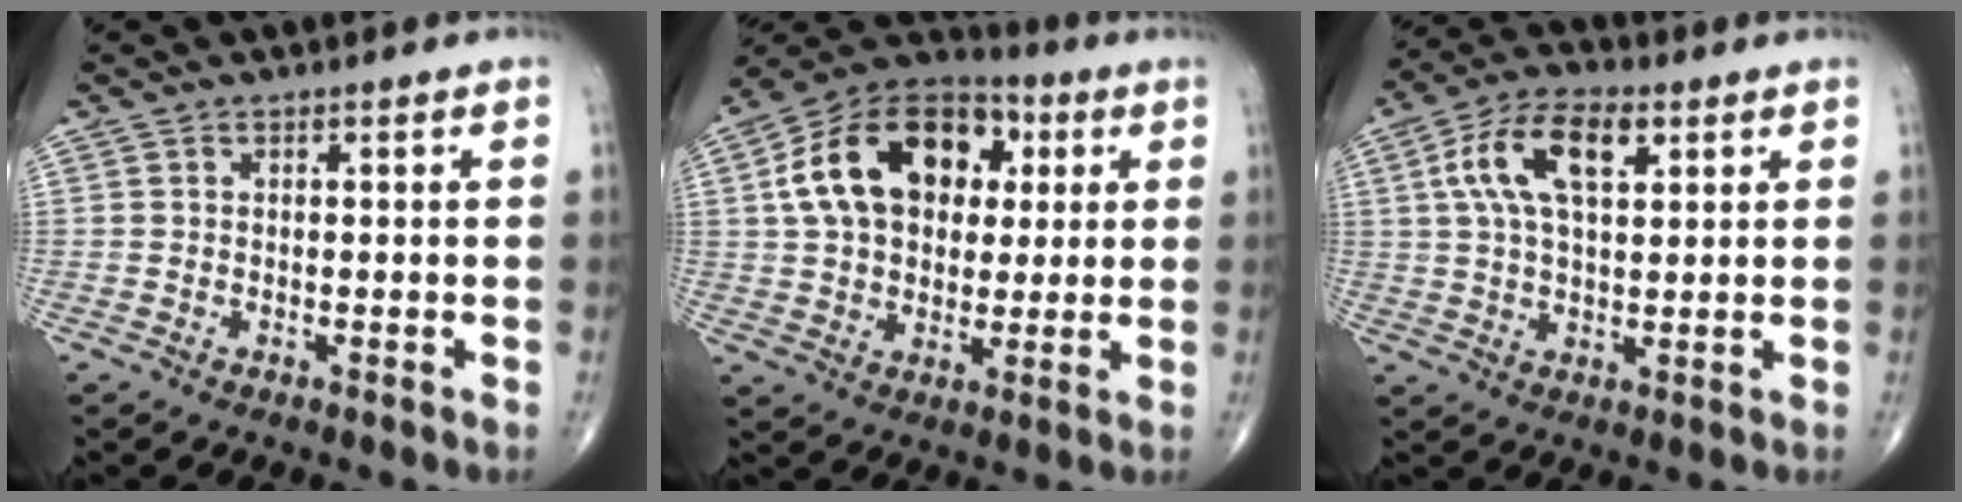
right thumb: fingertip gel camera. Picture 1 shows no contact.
{"total": 19.7, "force": [4.4, 13.6, 13.6], "torque": [-0.205, 0.015, 0.068]}
{"total": 12.2, "force": [4.0, 6.0, 9.8], "torque": [-0.181, 0.011, 0.070]}